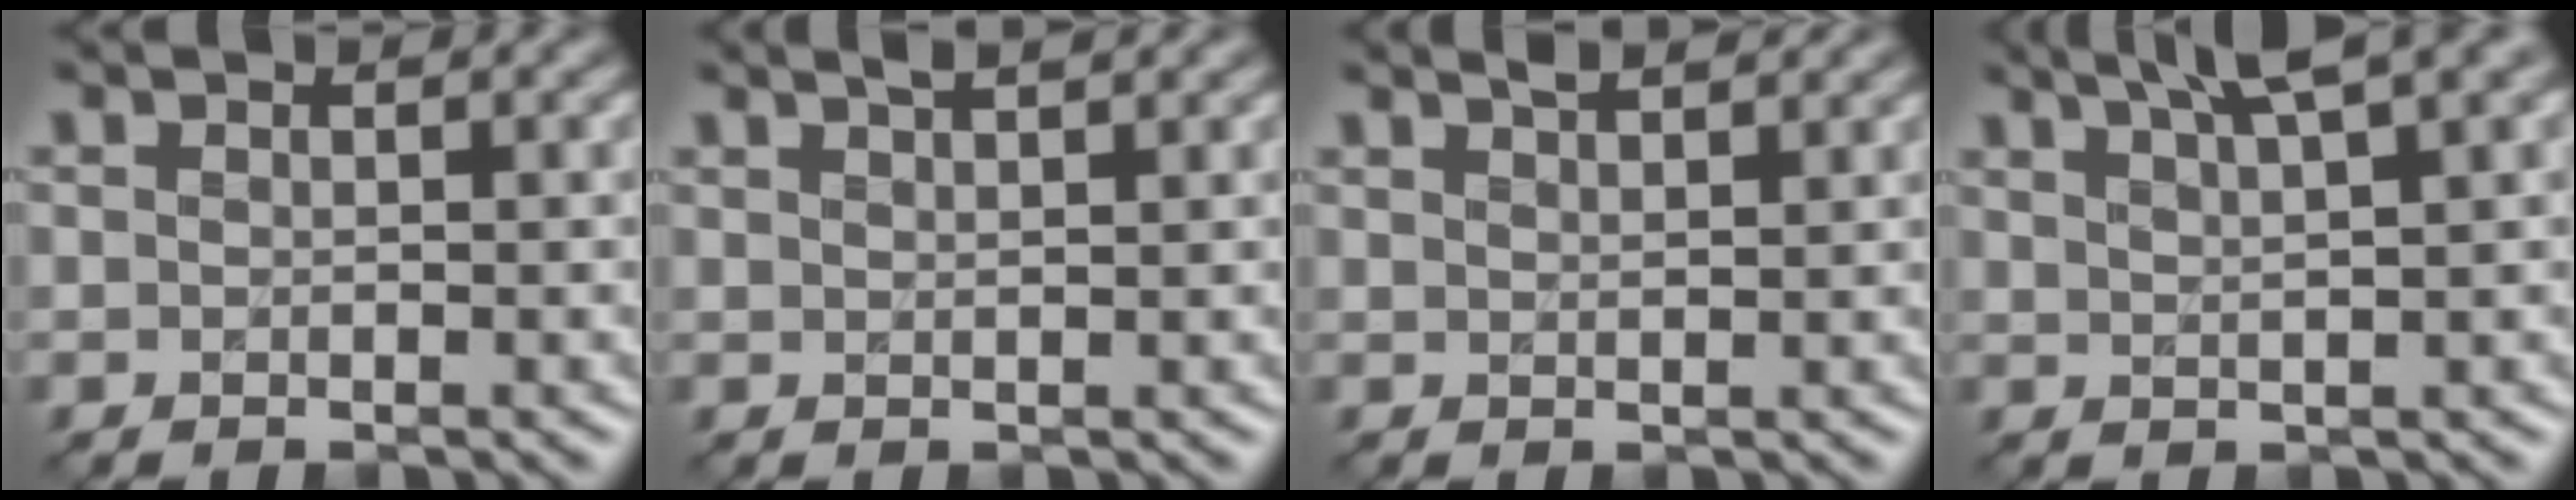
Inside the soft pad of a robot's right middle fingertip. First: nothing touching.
{"total": 2.7, "force": [2.0, 0.9, 1.6], "torque": [0.003, 0.012, 0.004]}
{"total": 2.9, "force": [2.3, 0.8, 1.5], "torque": [0.002, 0.013, 0.014]}
{"total": 5.9, "force": [4.2, 1.0, 4.1], "torque": [-0.047, 0.024, 0.050]}